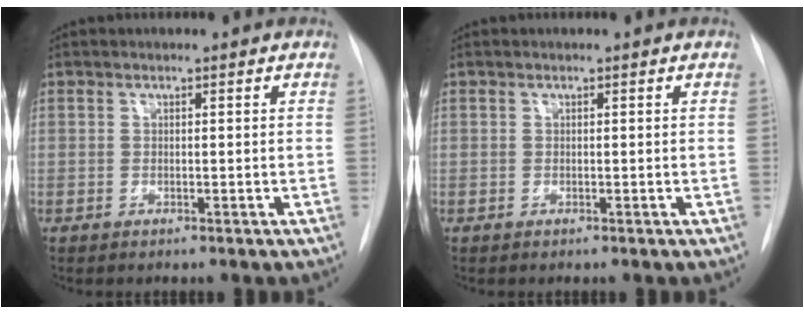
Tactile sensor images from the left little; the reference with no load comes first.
{"total": 0.0}